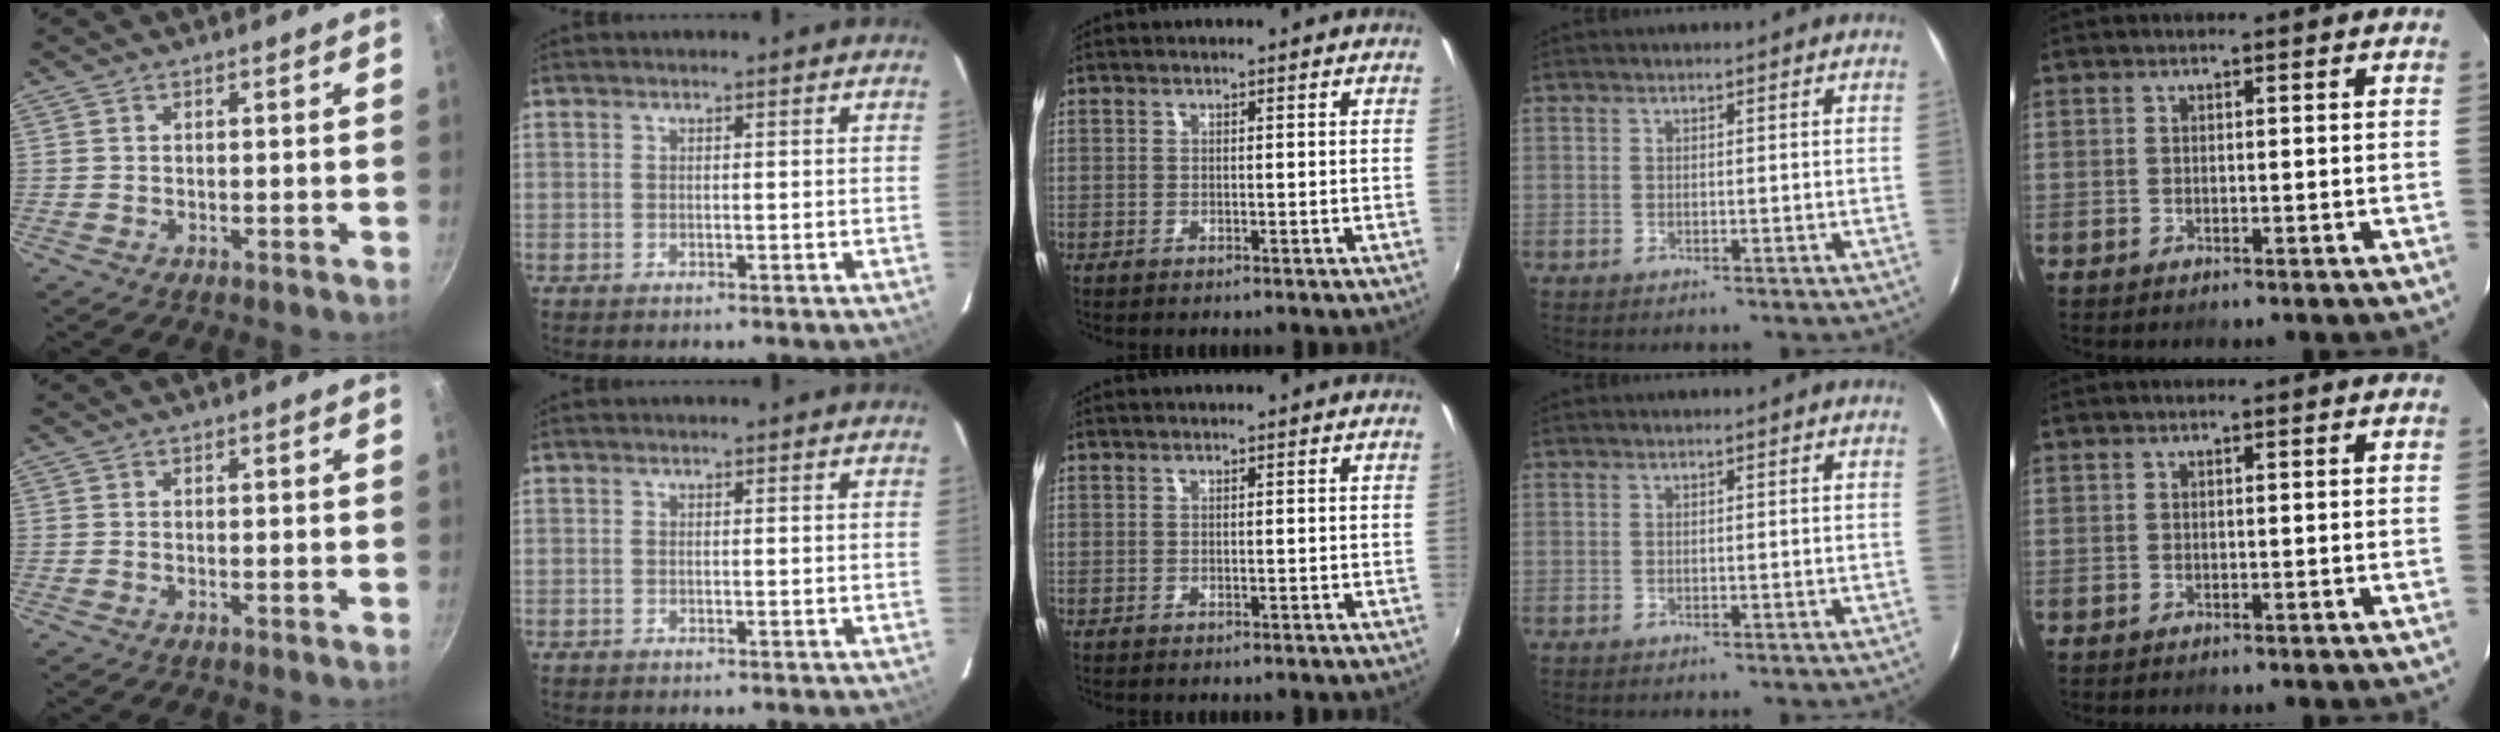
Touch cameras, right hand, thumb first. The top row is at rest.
{}